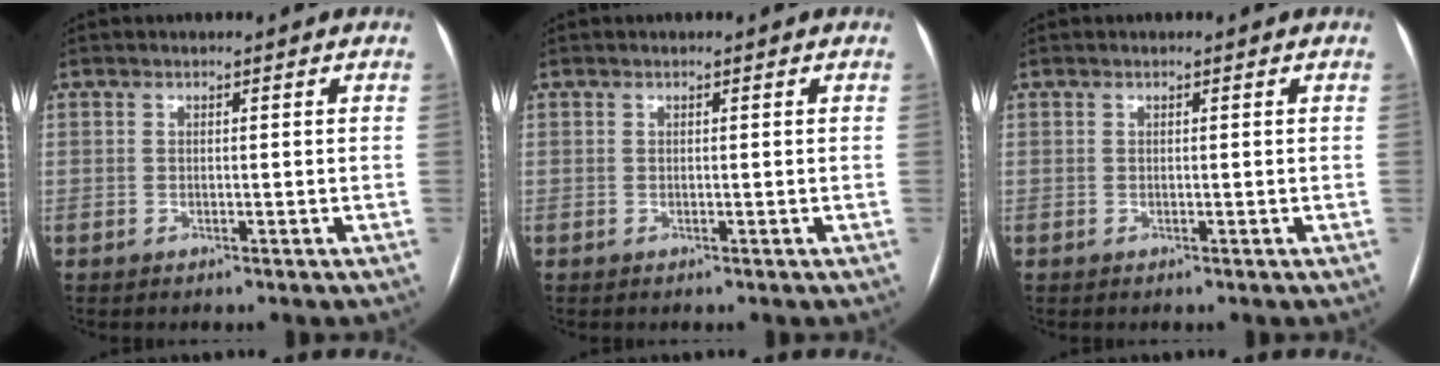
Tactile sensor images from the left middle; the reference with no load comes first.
{"total": 0.0}
{"total": 0.0}